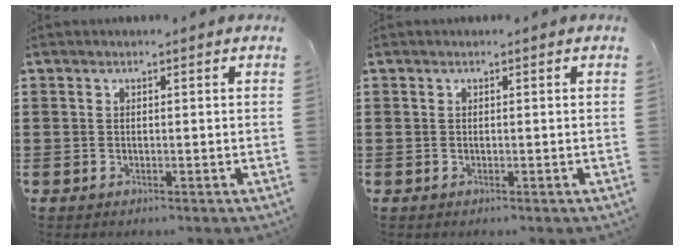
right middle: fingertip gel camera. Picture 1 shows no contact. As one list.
[{"total": 0.0}]